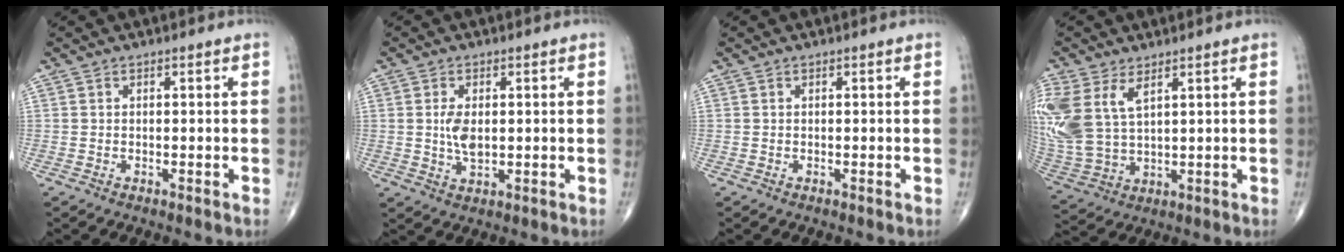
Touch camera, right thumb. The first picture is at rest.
{"total": 4.5, "force": [0.4, 2.4, 3.8], "torque": [-0.075, -0.007, 0.011]}
{"total": 0.0}
{"total": 14.6, "force": [5.7, 8.2, 10.7], "torque": [-0.265, -0.012, 0.125]}